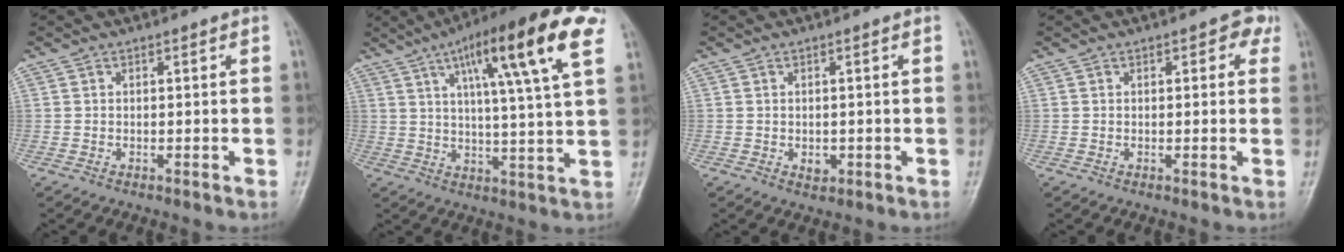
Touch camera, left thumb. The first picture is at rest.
{"total": 19.2, "force": [8.5, 2.9, 16.9], "torque": [-0.245, -0.007, 0.122]}
{"total": 1.8, "force": [-0.3, 1.4, 1.2], "torque": [-0.010, -0.001, 0.001]}
{"total": 2.8, "force": [1.2, 1.6, 2.0], "torque": [-0.005, 0.001, 0.007]}